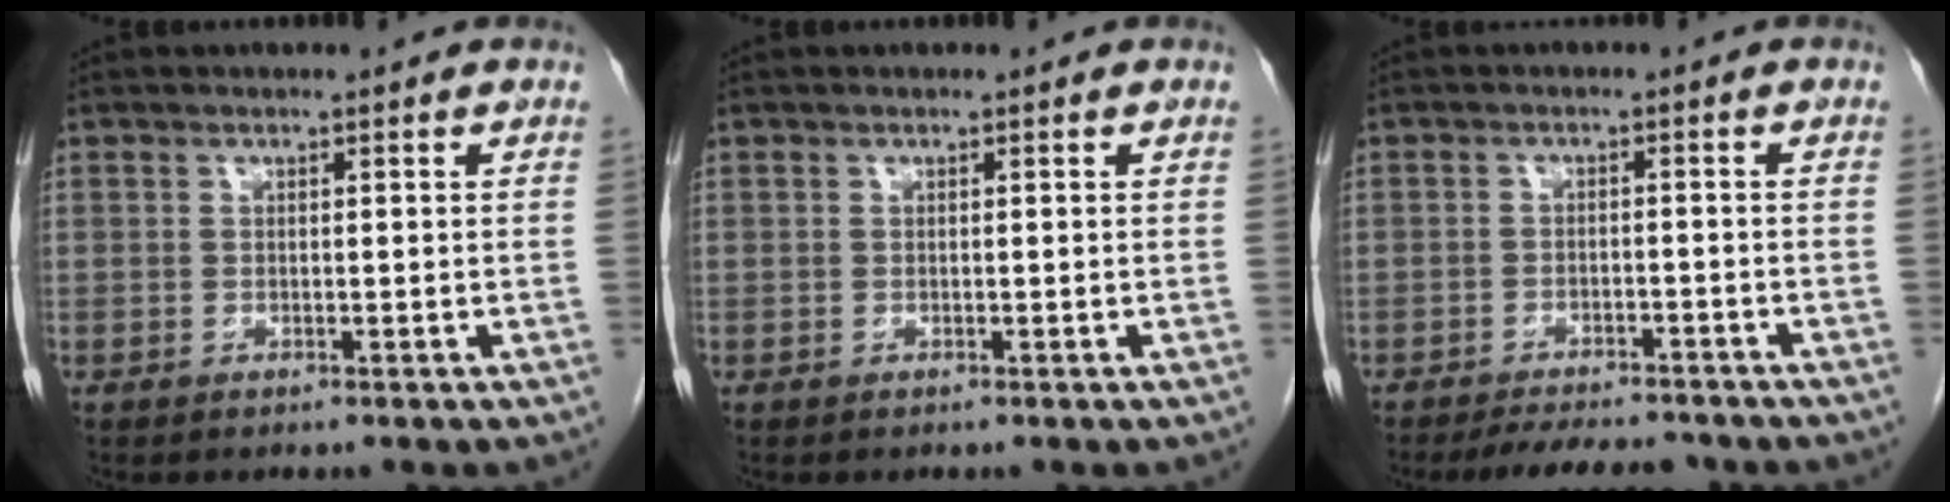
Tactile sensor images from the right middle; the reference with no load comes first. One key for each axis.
{"total": 0.0}
{"total": 8.1, "fx": -7.3, "fy": 2.1, "fz": 2.8, "tx": -0.035, "ty": -0.004, "tz": -0.102}